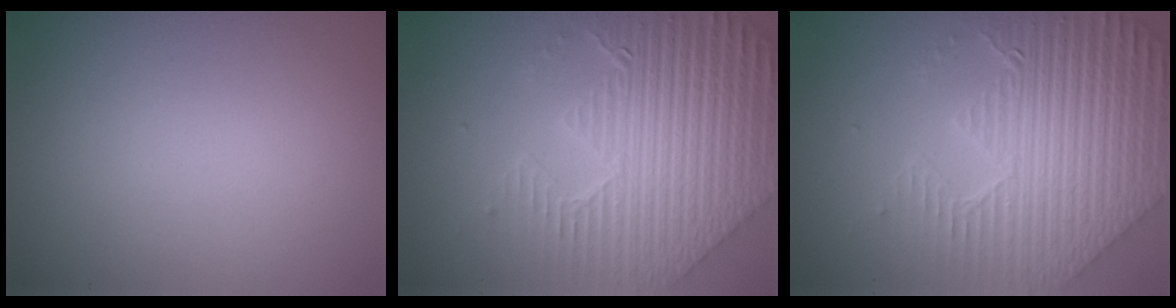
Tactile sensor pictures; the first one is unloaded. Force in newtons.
{"total": 9.3, "press": 6.4, "slide": 6.7}
{"total": 9.4, "press": 6.5, "slide": 6.8}